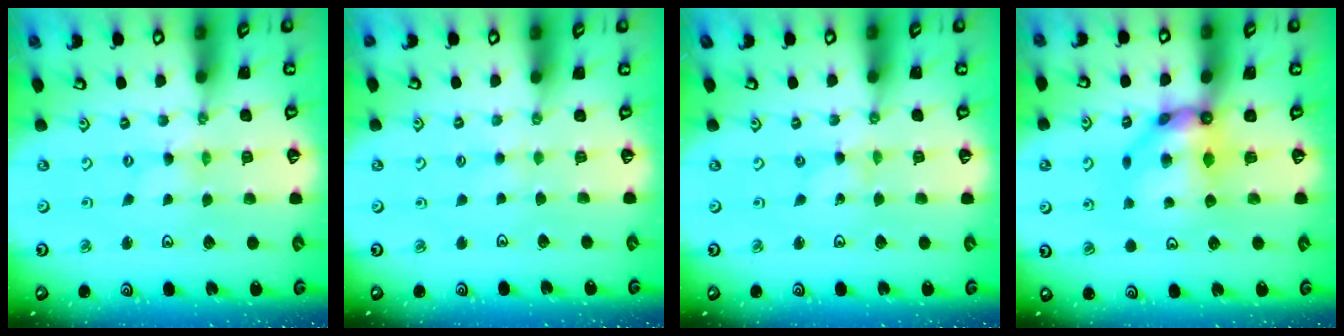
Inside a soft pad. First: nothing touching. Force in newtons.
{"total": 1.8, "press": 1.7, "slide": 0.3}
{"total": 0.0}
{"total": 10.3, "press": 10.2, "slide": 0.7}